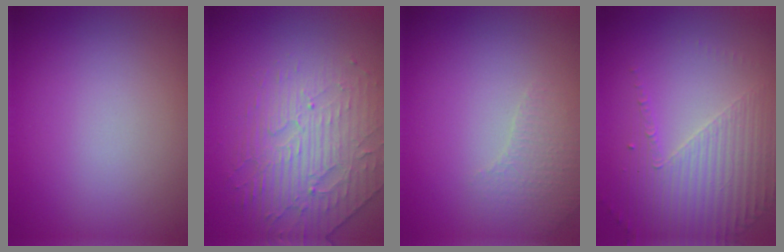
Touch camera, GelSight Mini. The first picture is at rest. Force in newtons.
{"total": 4.1, "press": 3.7, "slide": 1.8}
{"total": 2.0, "press": 1.9, "slide": 0.5}
{"total": 4.4, "press": 3.1, "slide": 3.2}